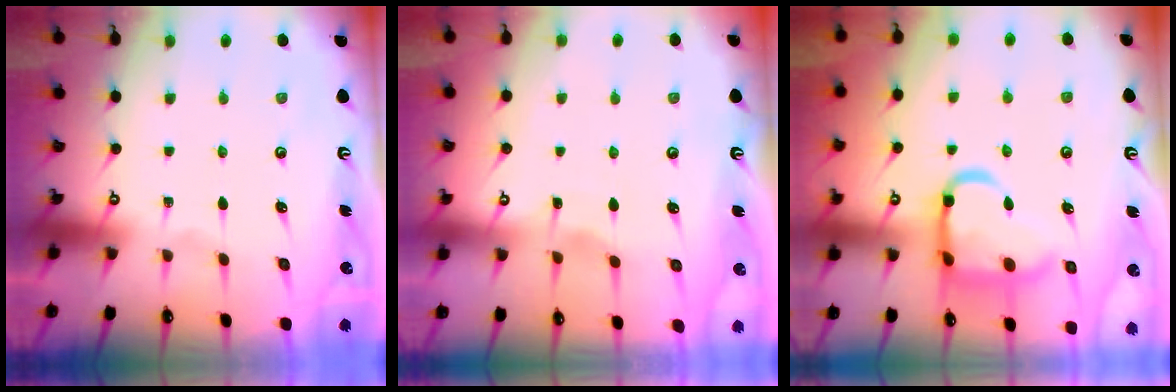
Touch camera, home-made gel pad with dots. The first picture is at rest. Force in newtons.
{"total": 2.6, "press": 2.6, "slide": 0.3}
{"total": 15.2, "press": 15.1, "slide": 1.7}